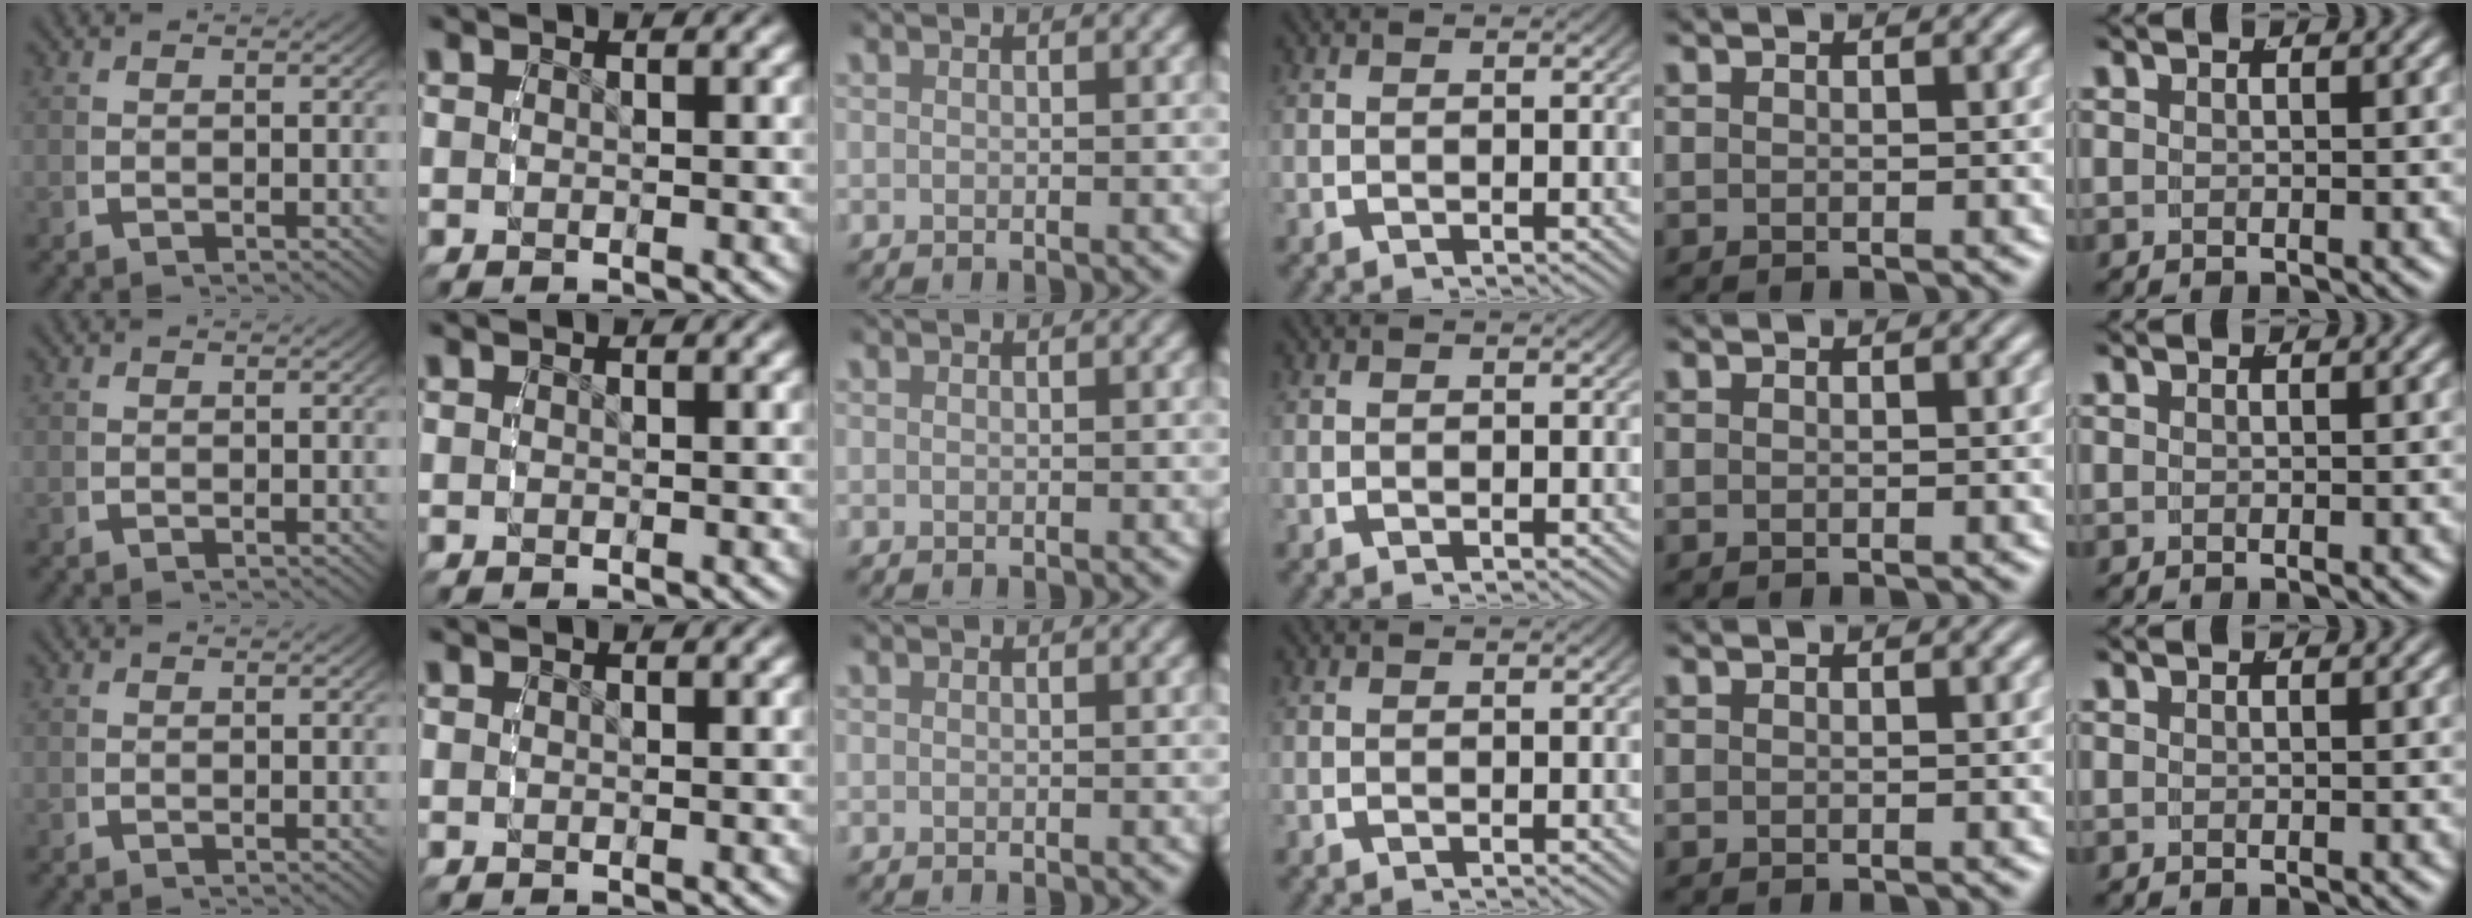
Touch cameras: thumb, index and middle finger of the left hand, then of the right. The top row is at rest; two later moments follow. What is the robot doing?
{"motion": "reach", "object": "string"}